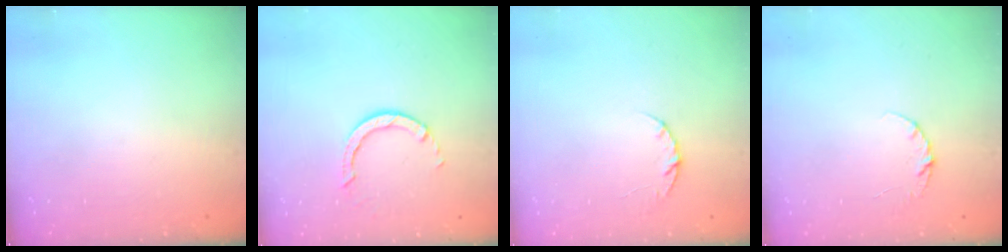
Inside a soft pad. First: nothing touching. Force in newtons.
{"total": 2.6, "press": 2.6, "slide": 0.3}
{"total": 4.4, "press": 4.4, "slide": 0.6}
{"total": 4.0, "press": 4.0, "slide": 0.4}